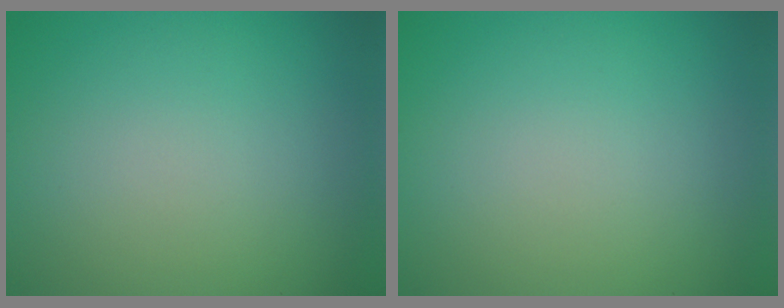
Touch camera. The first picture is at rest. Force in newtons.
{"total": 0.0}